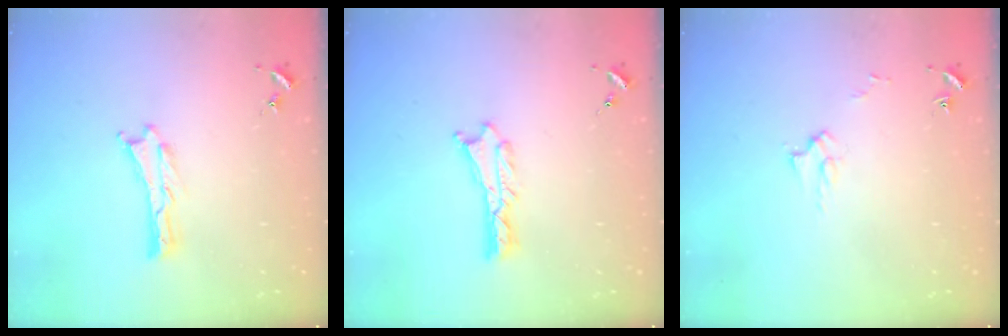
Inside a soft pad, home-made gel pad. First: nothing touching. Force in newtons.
{"total": 0.7, "press": 0.6, "slide": 0.2}
{"total": 2.6, "press": 2.6, "slide": 0.3}